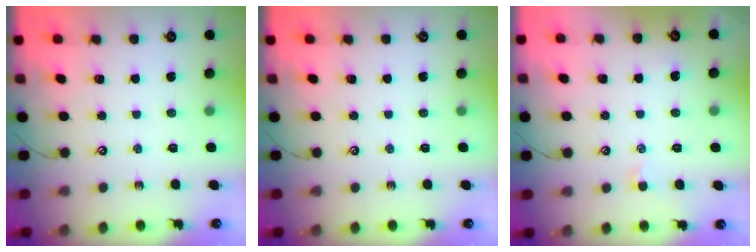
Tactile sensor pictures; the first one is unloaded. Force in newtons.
{"total": 0.0}
{"total": 0.6, "press": 0.3, "slide": 0.5}